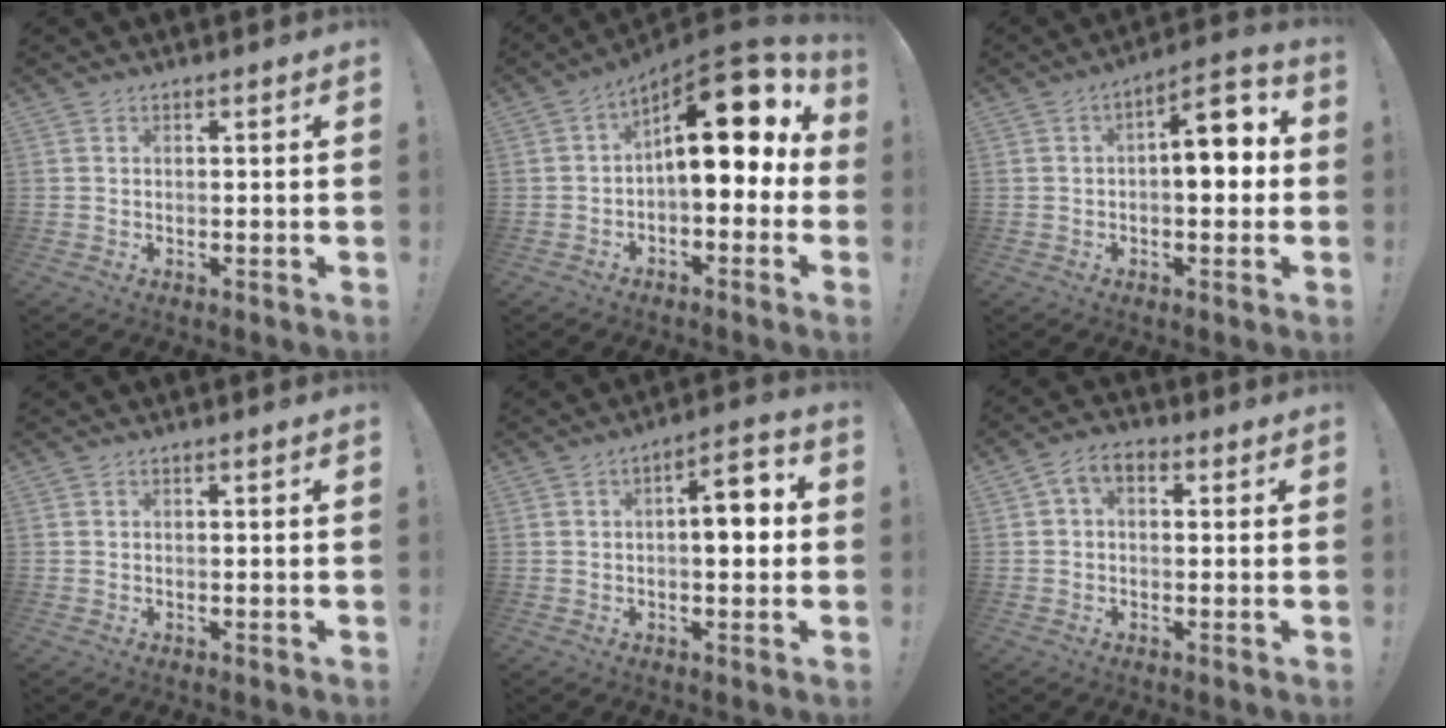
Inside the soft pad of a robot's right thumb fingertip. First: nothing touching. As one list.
[{"total": 18.6, "force": [4.8, 8.1, 16.0], "torque": [-0.220, -0.028, 0.084]}, {"total": 10.7, "force": [0.5, 5.2, 9.4], "torque": [-0.115, 0.001, 0.003]}, {"total": 0.0}, {"total": 8.8, "force": [0.1, 3.8, 8.0], "torque": [-0.101, 0.005, -0.005]}, {"total": 4.8, "force": [0.6, 3.1, 3.5], "torque": [-0.060, 0.005, 0.014]}]